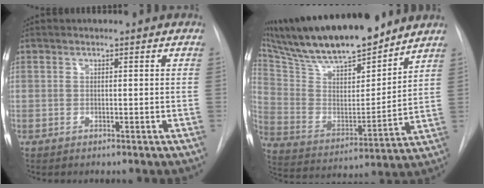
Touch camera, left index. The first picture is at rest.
{"total": 22.5, "force": [18.9, 4.2, 11.4], "torque": [-0.211, 0.006, 0.325]}